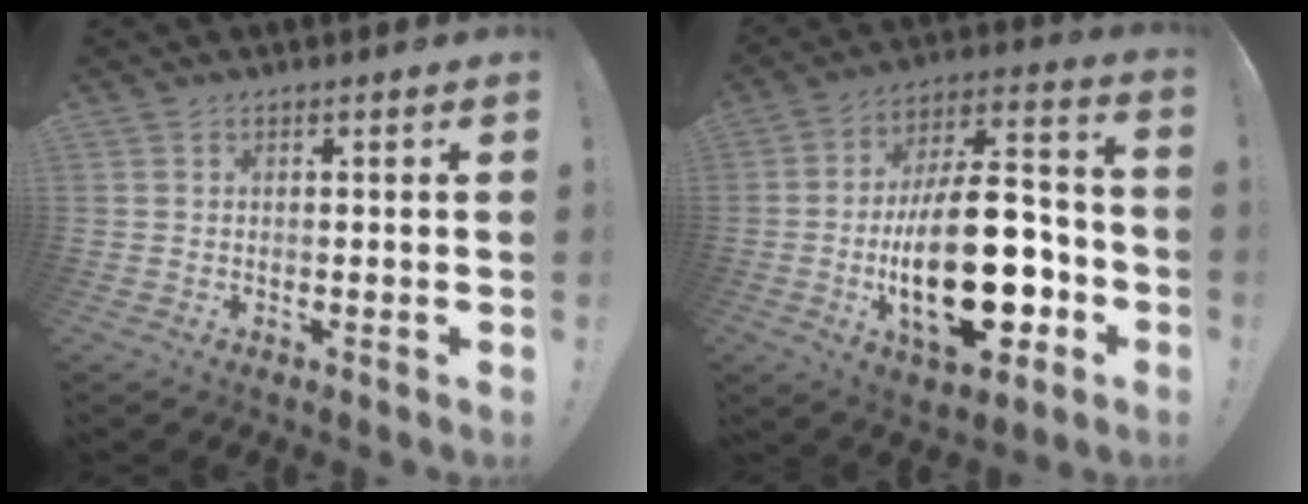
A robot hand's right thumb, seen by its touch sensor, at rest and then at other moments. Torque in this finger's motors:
{"motor_torque": [2.04, 2.96, 1.62, -1.14, 0.64]}